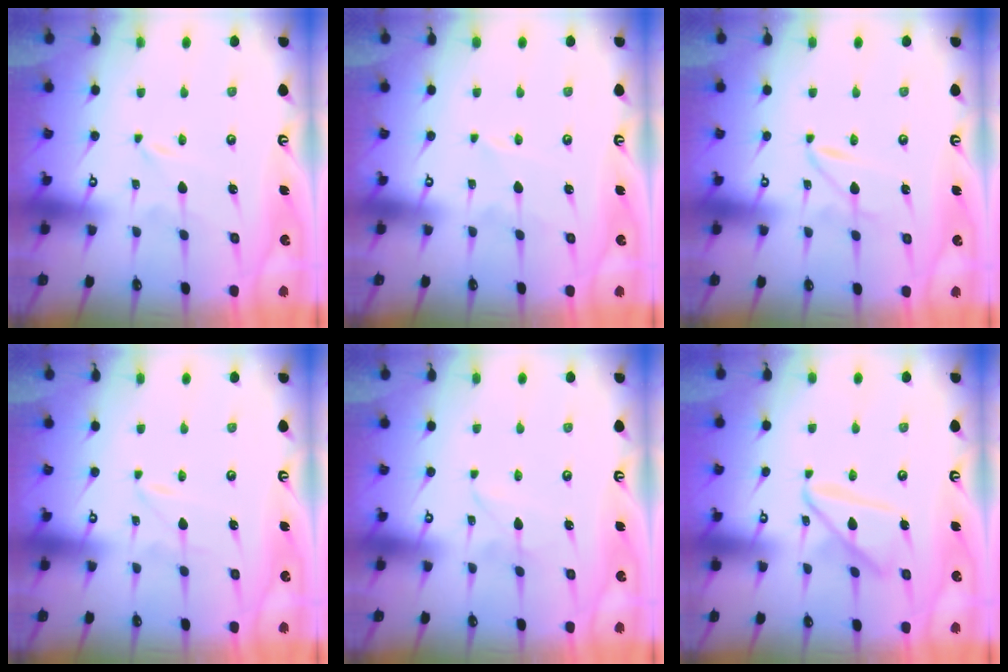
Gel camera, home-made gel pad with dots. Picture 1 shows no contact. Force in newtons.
{"total": 2.6, "press": 2.6, "slide": 0.2}
{"total": 2.3, "press": 2.3, "slide": 0.2}
{"total": 0.9, "press": 0.9, "slide": 0.1}
{"total": 2.1, "press": 2.1, "slide": 0.2}
{"total": 12.4, "press": 12.4, "slide": 1.1}